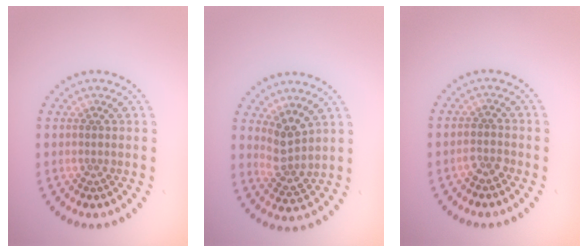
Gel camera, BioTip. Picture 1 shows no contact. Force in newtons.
{"total": 2.8, "press": 2.1, "slide": 1.9}
{"total": 1.1, "press": 1.0, "slide": 0.5}